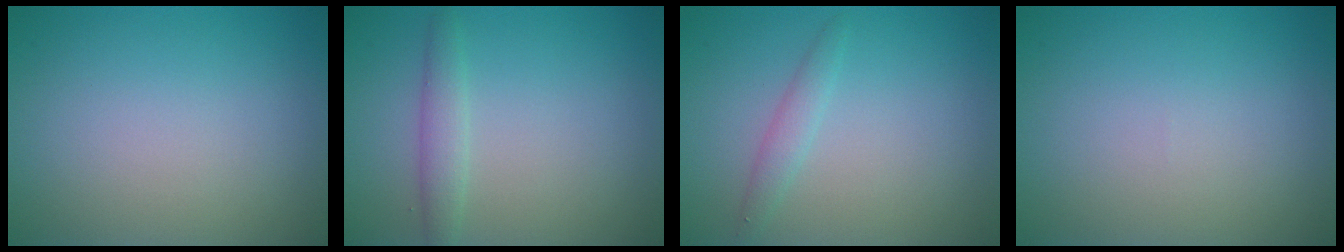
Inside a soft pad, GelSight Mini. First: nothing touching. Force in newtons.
{"total": 1.9, "press": 1.9, "slide": 0.0}
{"total": 1.4, "press": 1.4, "slide": 0.0}
{"total": 0.0}